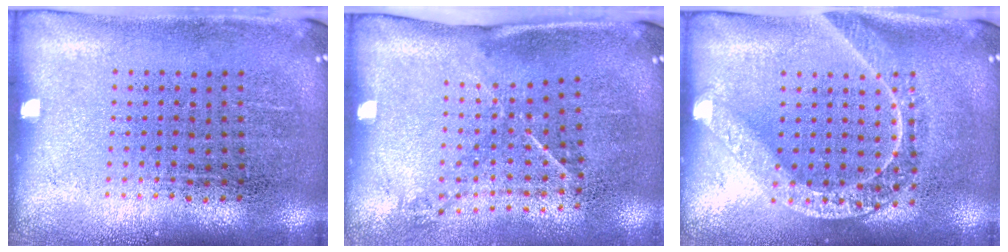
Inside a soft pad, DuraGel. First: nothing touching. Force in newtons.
{"total": 1.5, "press": 1.0, "slide": 1.1}
{"total": 1.8, "press": 1.7, "slide": 0.6}